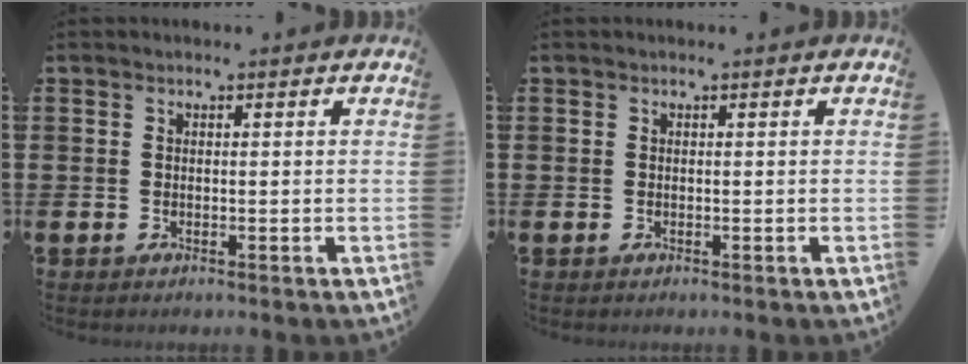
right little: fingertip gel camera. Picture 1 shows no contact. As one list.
[{"total": 0.0}]